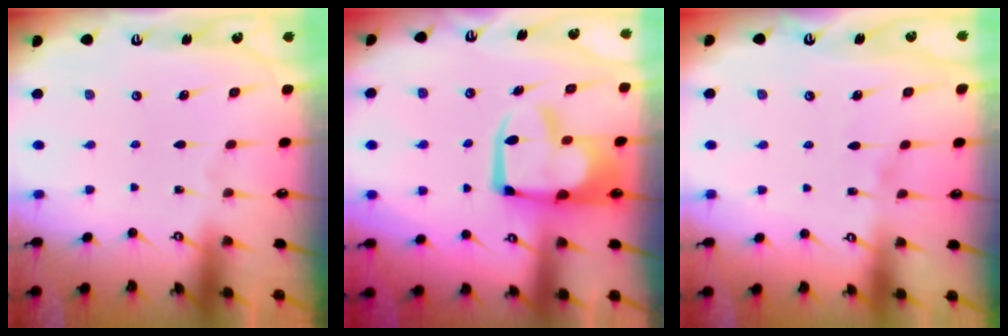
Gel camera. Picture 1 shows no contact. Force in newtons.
{"total": 13.7, "press": 13.7, "slide": 1.1}
{"total": 4.3, "press": 4.3, "slide": 0.5}